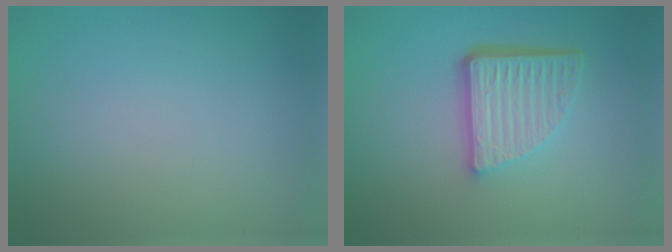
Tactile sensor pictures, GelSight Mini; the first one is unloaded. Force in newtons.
{"total": 5.7, "press": 3.8, "slide": 4.2}